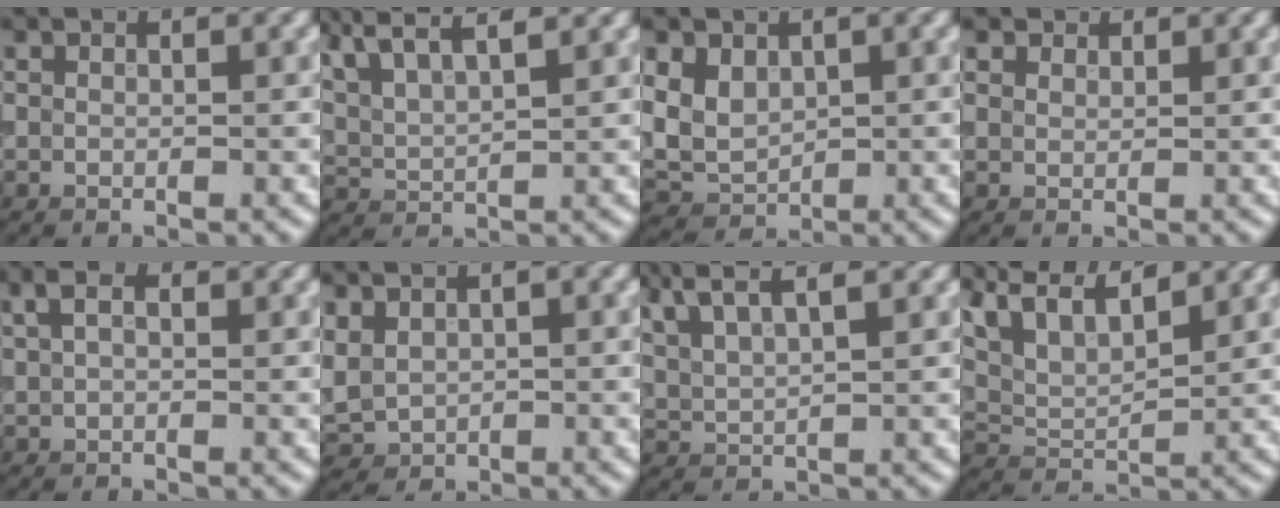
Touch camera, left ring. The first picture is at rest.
{"total": 8.3, "force": [5.8, 2.8, 5.2], "torque": [-0.123, 0.031, 0.075]}
{"total": 3.5, "force": [0.8, 2.8, 2.0], "torque": [-0.049, -0.005, 0.014]}
{"total": 1.9, "force": [1.4, 1.1, 0.5], "torque": [-0.021, -0.013, 0.033]}
{"total": 2.3, "force": [0.9, 1.3, 1.6], "torque": [-0.037, 0.008, 0.014]}
{"total": 3.0, "force": [0.2, 2.4, 1.7], "torque": [-0.043, 0.000, 0.006]}
{"total": 6.3, "force": [4.2, 2.1, 4.2], "torque": [-0.095, 0.027, 0.055]}
{"total": 8.6, "force": [6.1, 3.2, 5.1], "torque": [-0.113, 0.028, 0.091]}